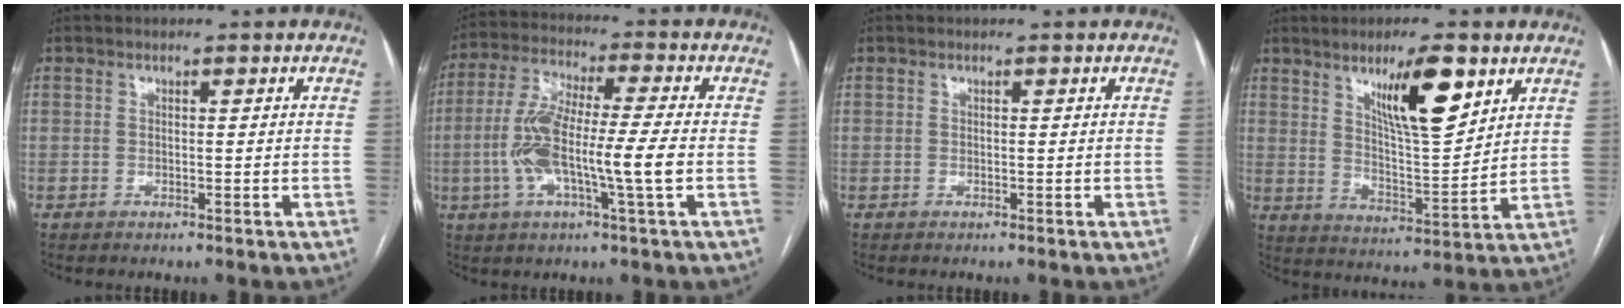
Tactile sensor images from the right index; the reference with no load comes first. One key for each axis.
{"total": 12.3, "fx": -2.3, "fy": 0.7, "fz": 12.1, "tx": -0.244, "ty": 0.007, "tz": -0.048}
{"total": 0.0}
{"total": 11.6, "fx": 6.3, "fy": 2.1, "fz": 9.5, "tx": -0.162, "ty": -0.005, "tz": 0.109}